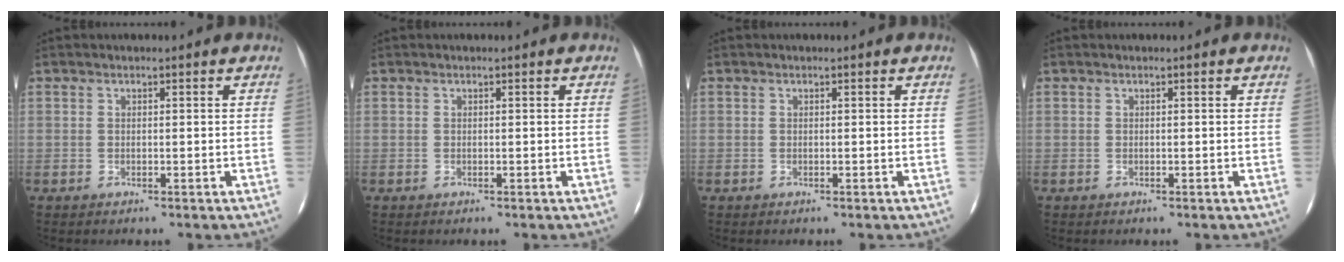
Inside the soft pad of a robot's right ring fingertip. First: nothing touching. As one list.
[{"total": 0.0}, {"total": 0.0}, {"total": 0.0}]